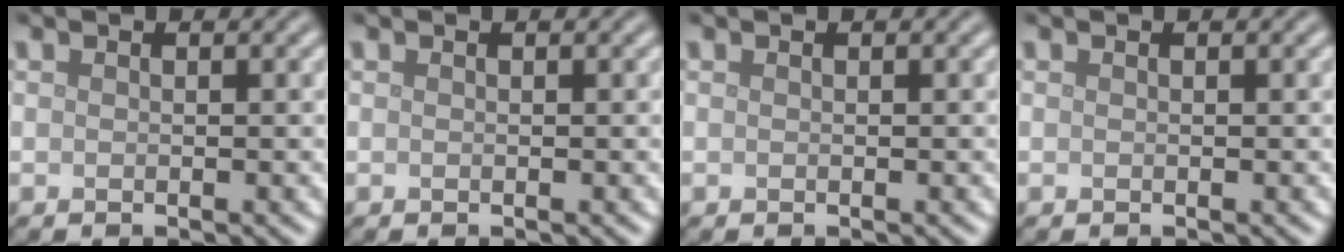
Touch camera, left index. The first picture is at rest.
{"total": 0.0}
{"total": 0.0}
{"total": 0.0}